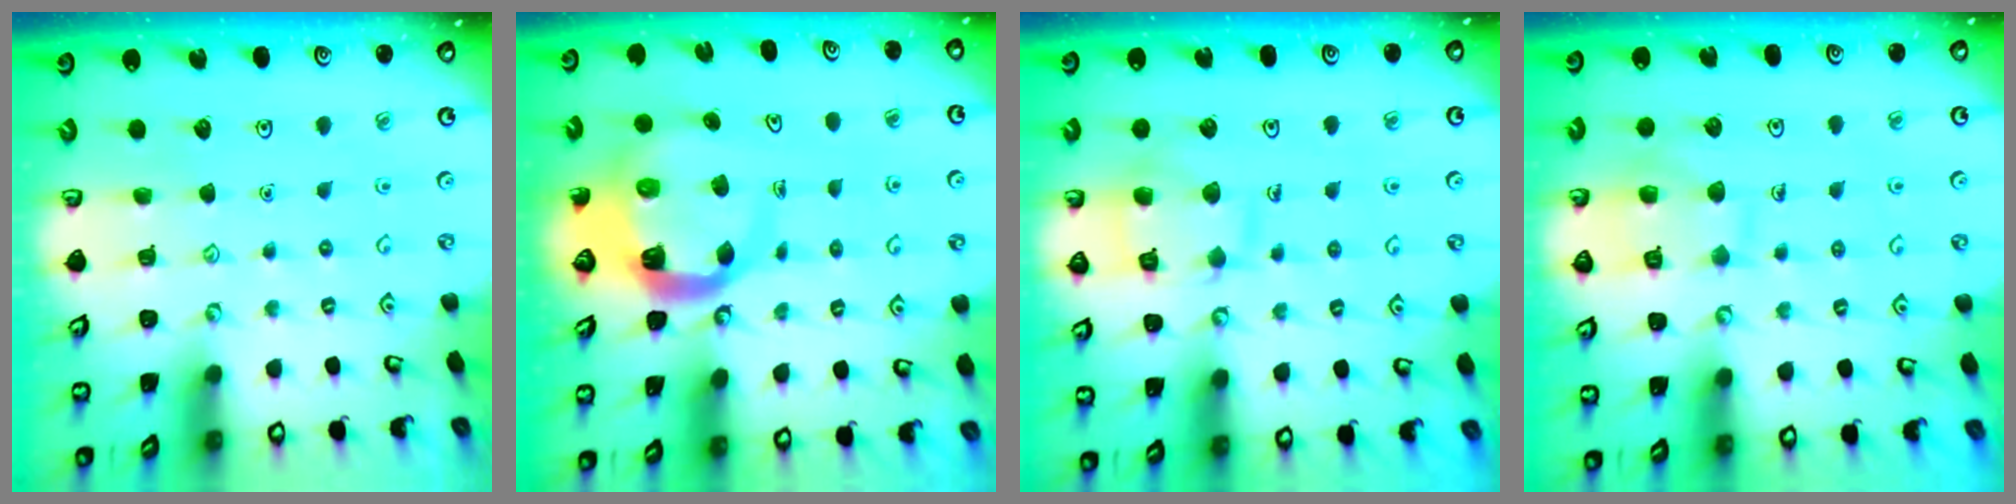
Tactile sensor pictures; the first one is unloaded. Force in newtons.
{"total": 6.7, "press": 6.6, "slide": 0.9}
{"total": 10.9, "press": 10.9, "slide": 0.8}
{"total": 10.1, "press": 10.1, "slide": 0.9}